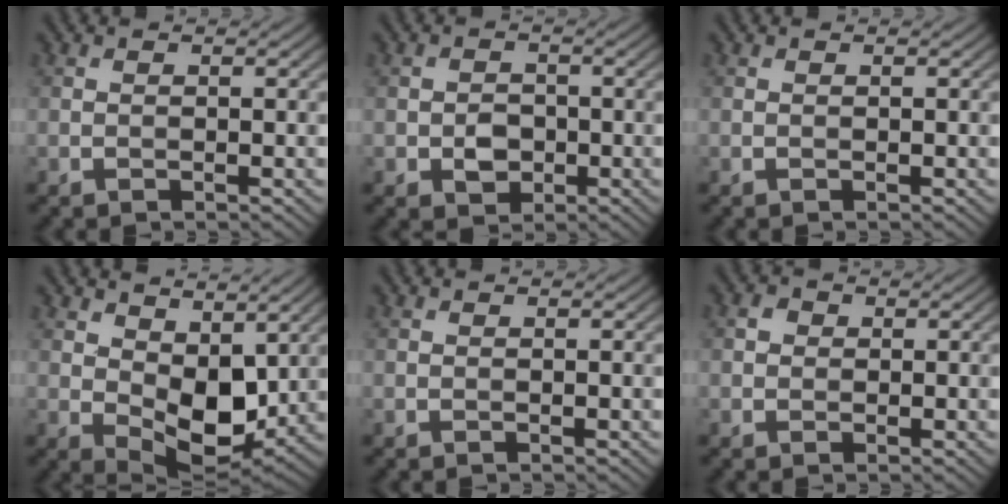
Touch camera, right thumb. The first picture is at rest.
{"total": 2.9, "force": [-0.9, 2.4, 1.5], "torque": [-0.025, -0.004, -0.017]}
{"total": 0.0}
{"total": 9.2, "force": [2.4, 5.4, 7.1], "torque": [-0.130, -0.012, 0.043]}
{"total": 0.0}
{"total": 1.3, "force": [0.1, 1.2, 0.4], "torque": [-0.006, 0.000, -0.002]}